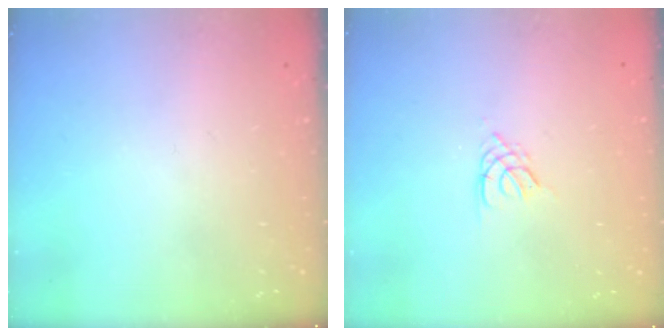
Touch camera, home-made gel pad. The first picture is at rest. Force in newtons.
{"total": 1.8, "press": 1.8, "slide": 0.4}